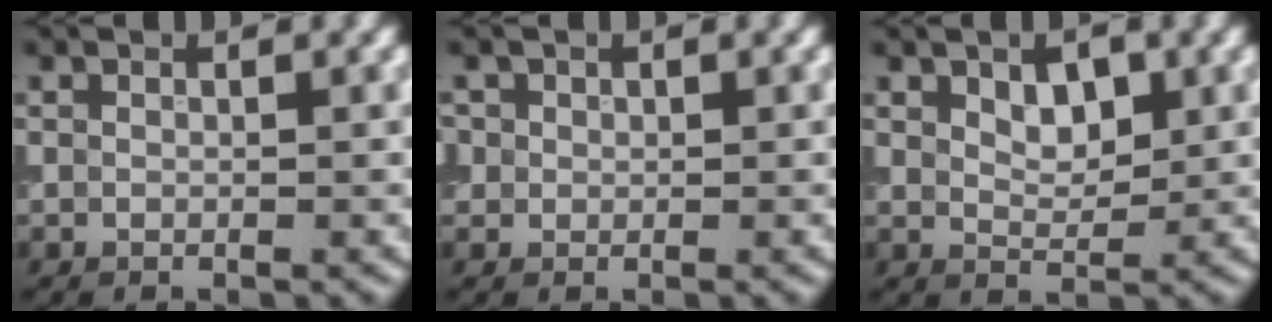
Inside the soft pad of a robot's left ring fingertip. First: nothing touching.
{"total": 1.6, "force": [0.6, 1.4, 0.5], "torque": [-0.004, 0.002, 0.009]}
{"total": 2.7, "force": [1.1, 1.6, 1.9], "torque": [-0.029, 0.000, 0.021]}